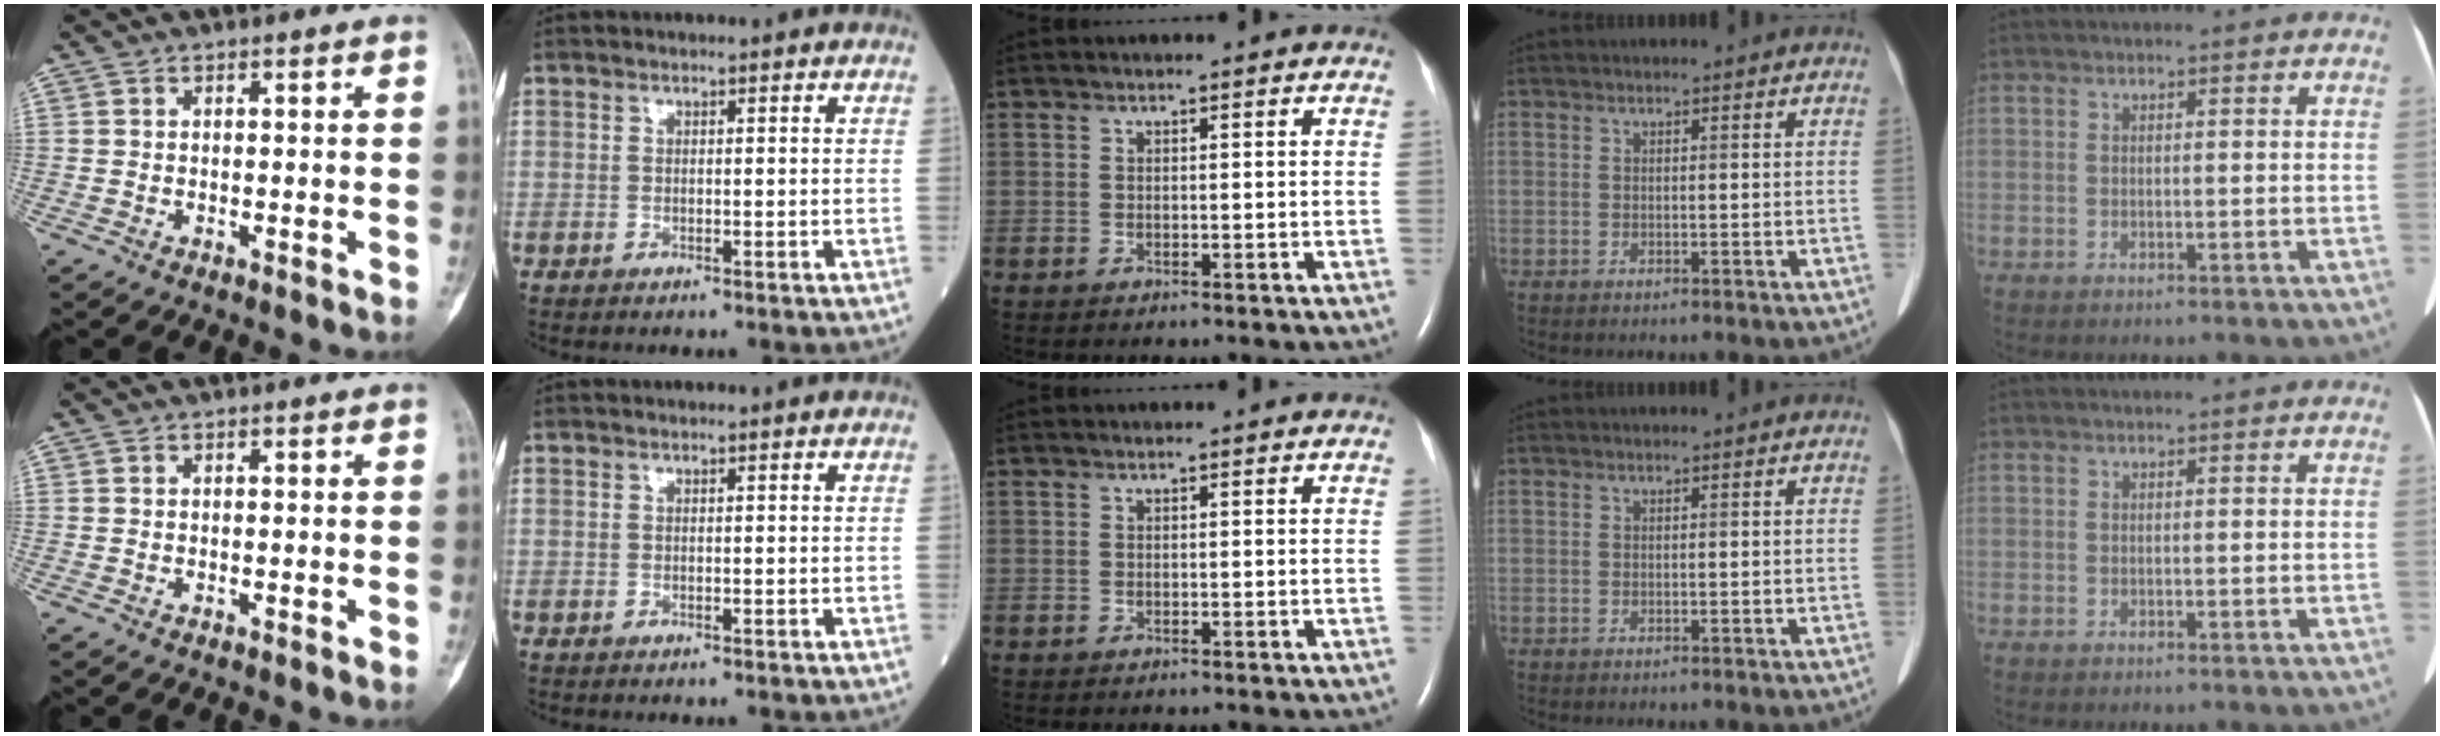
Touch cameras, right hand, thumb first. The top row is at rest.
{}